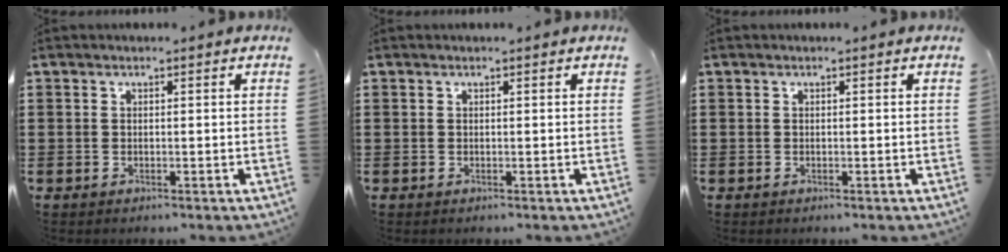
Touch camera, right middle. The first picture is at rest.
{"total": 0.0}
{"total": 0.0}